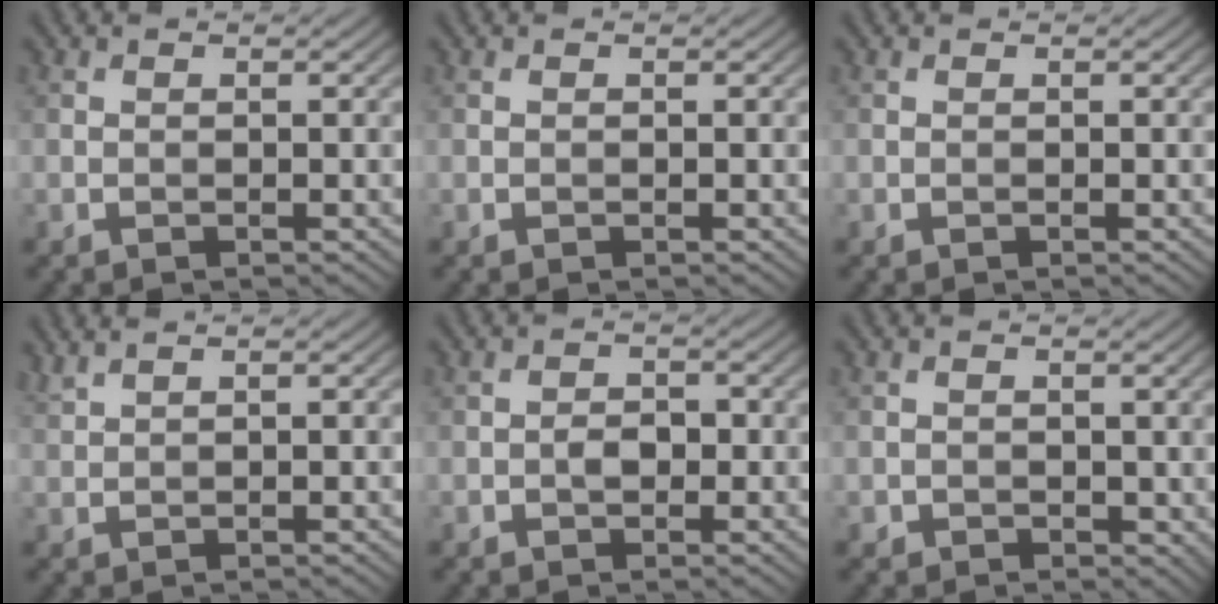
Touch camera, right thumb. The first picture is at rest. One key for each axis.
{"total": 0.0}
{"total": 0.0}
{"total": 1.7, "fx": 1.4, "fy": 0.2, "fz": 0.9, "tx": -0.027, "ty": 0.007, "tz": 0.026}
{"total": 1.8, "fx": -0.5, "fy": 1.3, "fz": 1.3, "tx": -0.024, "ty": 0.000, "tz": -0.012}
{"total": 1.4, "fx": 0.1, "fy": 1.3, "fz": 0.4, "tx": -0.012, "ty": -0.010, "tz": 0.000}